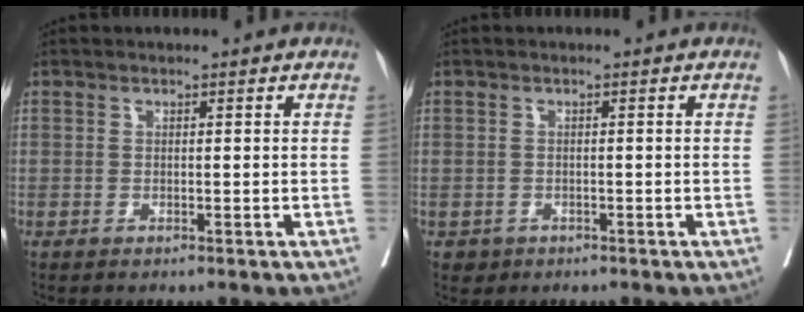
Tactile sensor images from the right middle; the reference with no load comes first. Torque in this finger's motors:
{"motor_torque": [0.13, 0.04, 0.00, 0.00]}